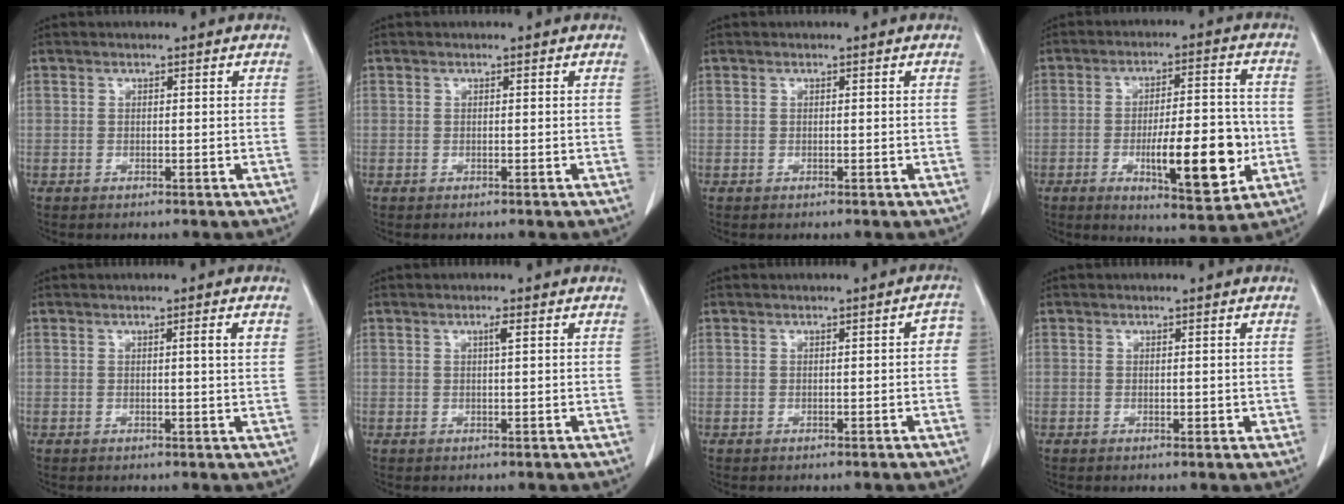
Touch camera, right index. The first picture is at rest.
{"total": 0.0}
{"total": 0.0}
{"total": 13.5, "force": [-3.3, 3.6, 12.6], "torque": [-0.187, 0.004, -0.041]}
{"total": 2.1, "force": [0.7, -0.3, 2.0], "torque": [-0.030, 0.000, 0.009]}
{"total": 1.1, "force": [0.4, -0.1, 1.1], "torque": [-0.019, 0.002, 0.007]}
{"total": 1.8, "force": [-0.1, 0.6, 1.7], "torque": [-0.009, 0.006, -0.003]}
{"total": 0.9, "force": [0.1, 0.8, 0.5], "torque": [-0.003, 0.002, 0.005]}